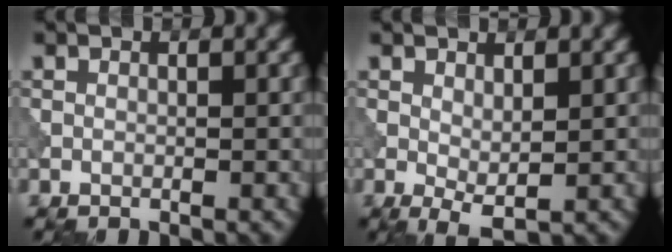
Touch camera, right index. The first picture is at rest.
{"total": 2.0, "force": [0.4, 0.7, 1.9], "torque": [-0.034, -0.004, 0.011]}